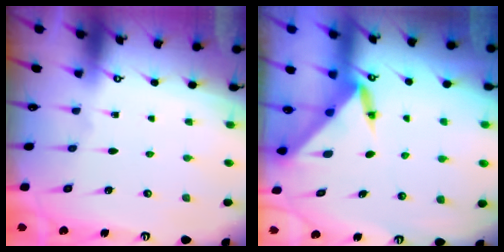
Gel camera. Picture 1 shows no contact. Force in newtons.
{"total": 3.4, "press": 3.4, "slide": 0.1}